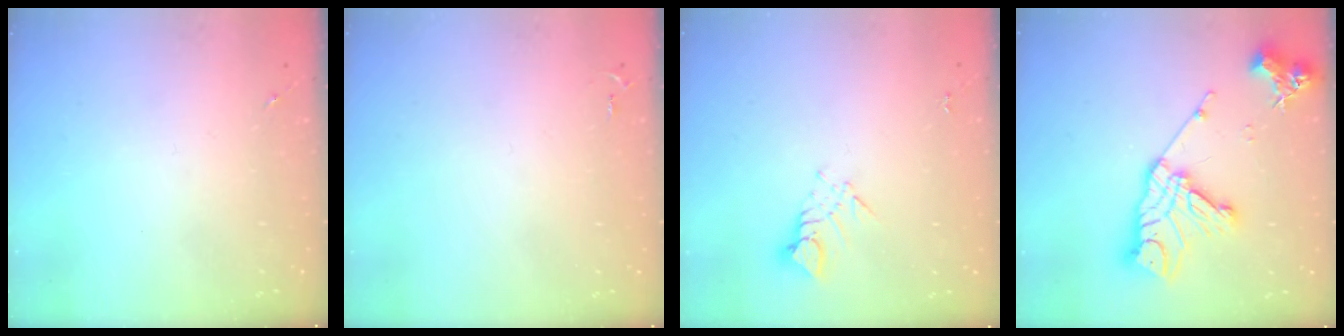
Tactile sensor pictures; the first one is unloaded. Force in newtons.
{"total": 2.6, "press": 2.6, "slide": 0.4}
{"total": 4.2, "press": 4.2, "slide": 0.2}
{"total": 17.7, "press": 17.6, "slide": 1.3}